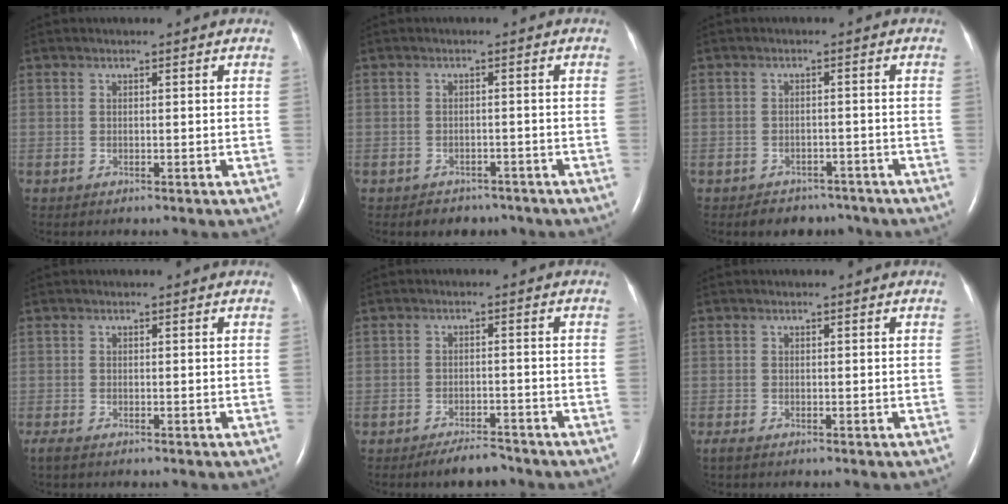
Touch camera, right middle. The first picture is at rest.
{"total": 3.7, "force": [-3.1, 2.0, 0.2], "torque": [-0.005, 0.007, -0.040]}
{"total": 5.2, "force": [-4.5, 2.7, 0.5], "torque": [-0.001, 0.011, -0.058]}
{"total": 1.3, "force": [-1.0, 0.2, 0.7], "torque": [-0.024, -0.007, -0.020]}
{"total": 3.9, "force": [-3.5, 0.8, 1.5], "torque": [-0.028, -0.006, -0.057]}
{"total": 0.7, "force": [-0.5, 0.0, 0.4], "torque": [-0.017, -0.006, -0.013]}